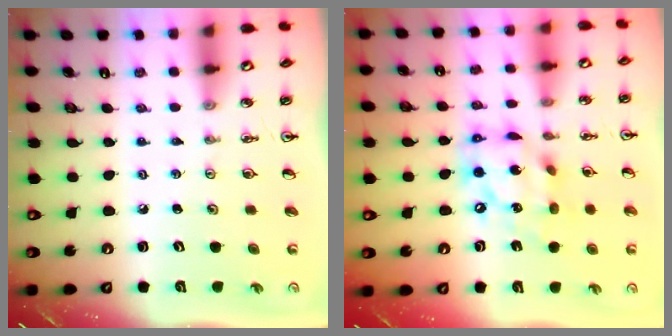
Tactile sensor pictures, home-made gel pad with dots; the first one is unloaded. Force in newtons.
{"total": 14.8, "press": 14.7, "slide": 1.7}